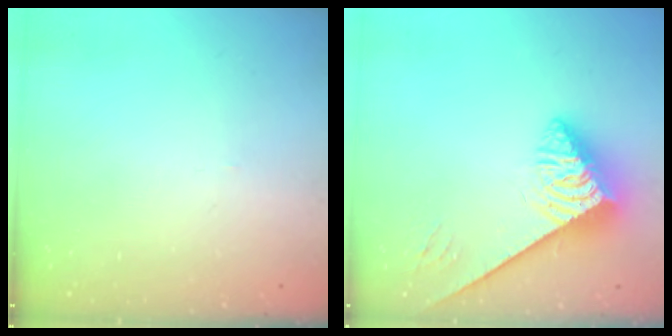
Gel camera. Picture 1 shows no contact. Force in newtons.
{"total": 3.9, "press": 3.8, "slide": 0.8}